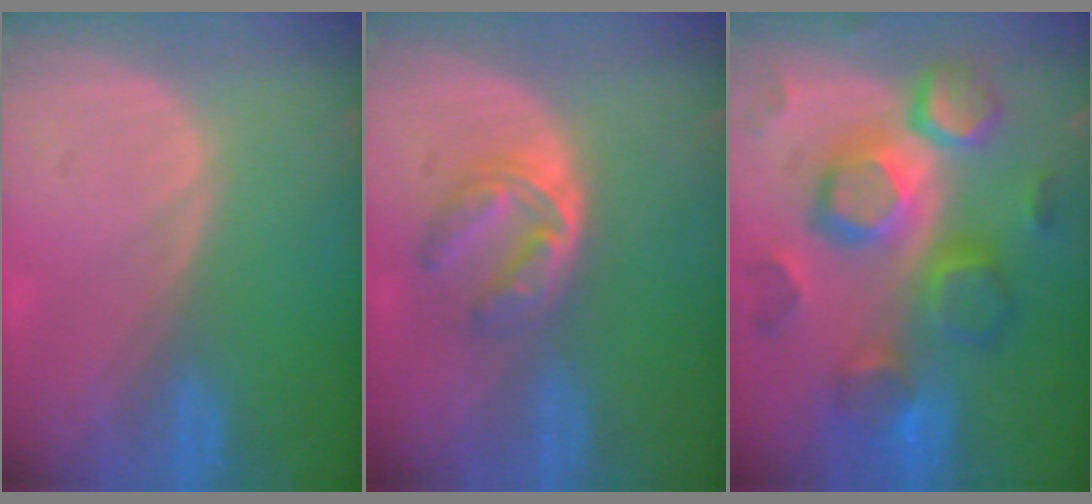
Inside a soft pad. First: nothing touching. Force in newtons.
{"total": 5.8, "press": 5.0, "slide": 3.0}
{"total": 12.2, "press": 12.1, "slide": 0.9}